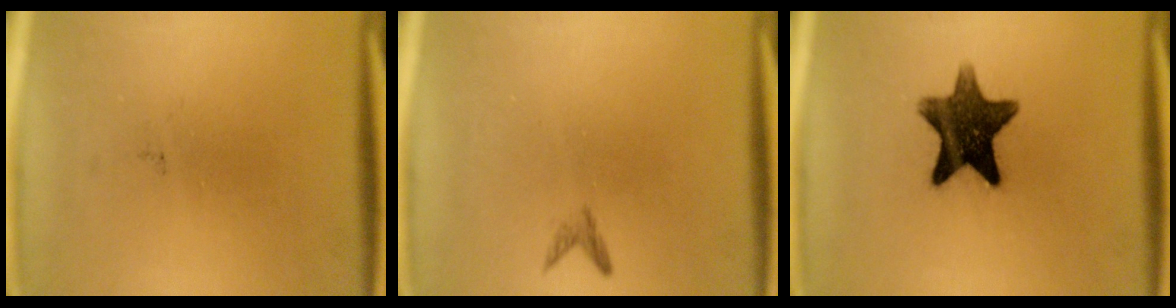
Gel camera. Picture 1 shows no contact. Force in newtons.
{"total": 0.8}
{"total": 12.2}